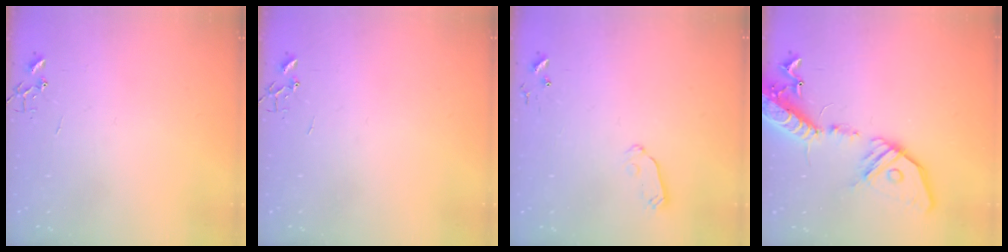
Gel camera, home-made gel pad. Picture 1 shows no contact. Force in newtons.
{"total": 0.0}
{"total": 5.6, "press": 5.6, "slide": 0.3}
{"total": 19.7, "press": 19.4, "slide": 3.9}